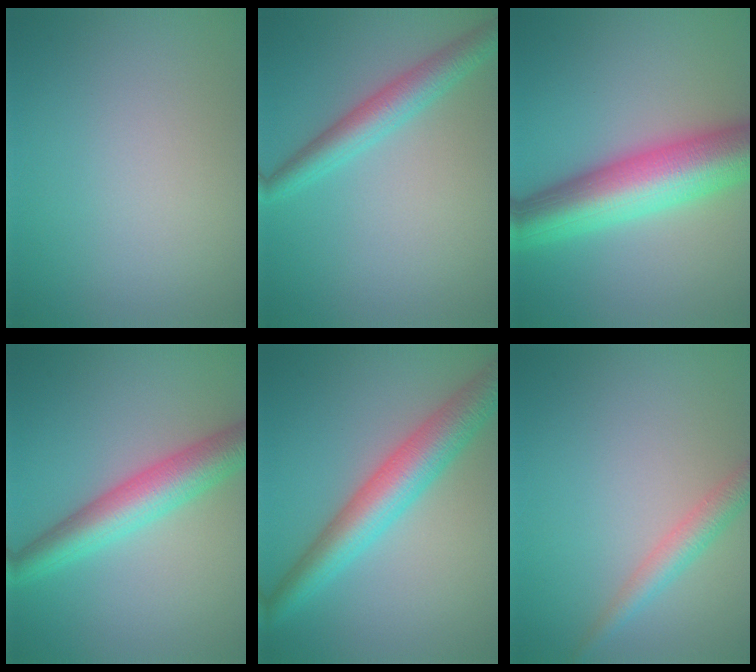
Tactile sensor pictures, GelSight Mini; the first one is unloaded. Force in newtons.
{"total": 3.8, "press": 3.8, "slide": 0.1}
{"total": 10.3, "press": 10.3, "slide": 0.2}
{"total": 5.8, "press": 5.8, "slide": 0.1}
{"total": 6.4, "press": 6.4, "slide": 0.2}
{"total": 2.5, "press": 2.5, "slide": 0.1}